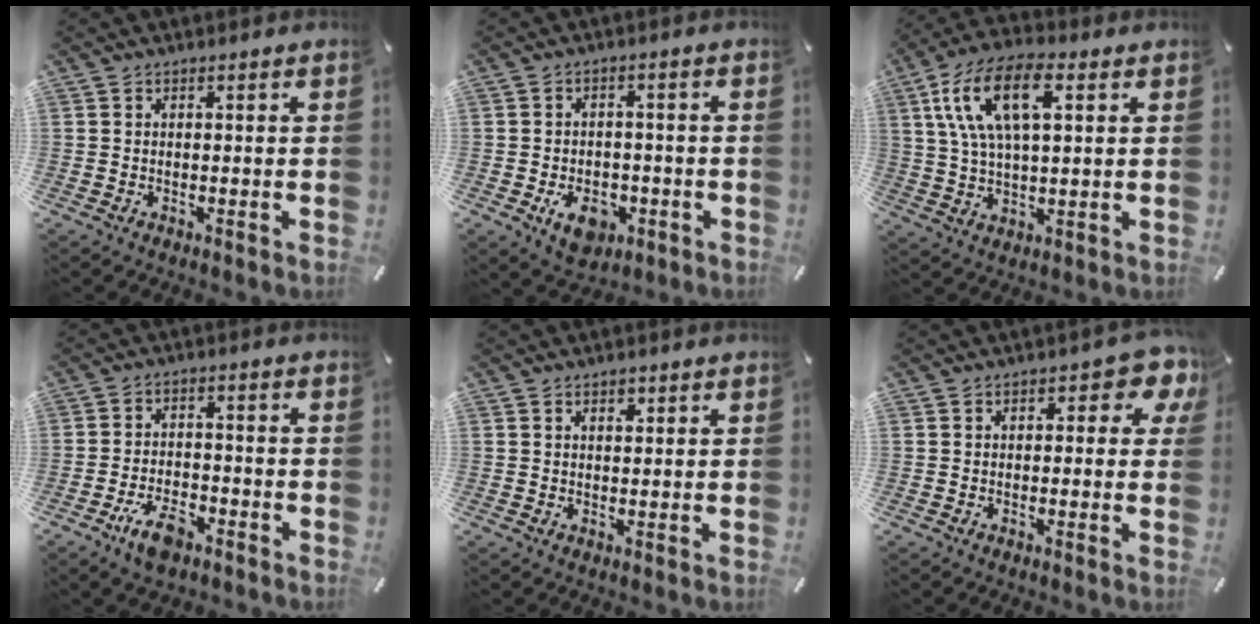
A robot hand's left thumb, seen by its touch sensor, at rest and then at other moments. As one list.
[{"total": 7.6, "force": [-3.0, 5.3, 4.5], "torque": [-0.078, 0.006, -0.054]}, {"total": 14.7, "force": [5.4, 7.1, 11.7], "torque": [-0.256, 0.011, 0.094]}, {"total": 6.9, "force": [-4.4, 3.3, 4.2], "torque": [-0.086, 0.018, -0.081]}, {"total": 1.6, "force": [0.9, 1.0, 0.9], "torque": [-0.011, -0.001, 0.015]}, {"total": 5.7, "force": [1.9, 2.8, 4.6], "torque": [-0.061, -0.001, 0.026]}]